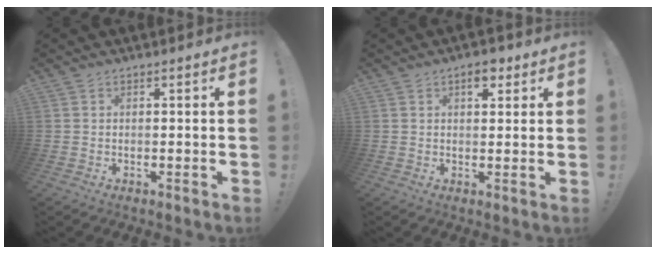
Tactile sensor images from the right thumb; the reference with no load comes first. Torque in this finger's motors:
{"motor_torque": [0.48, 0.78, 0.42, 0.25, 0.09]}